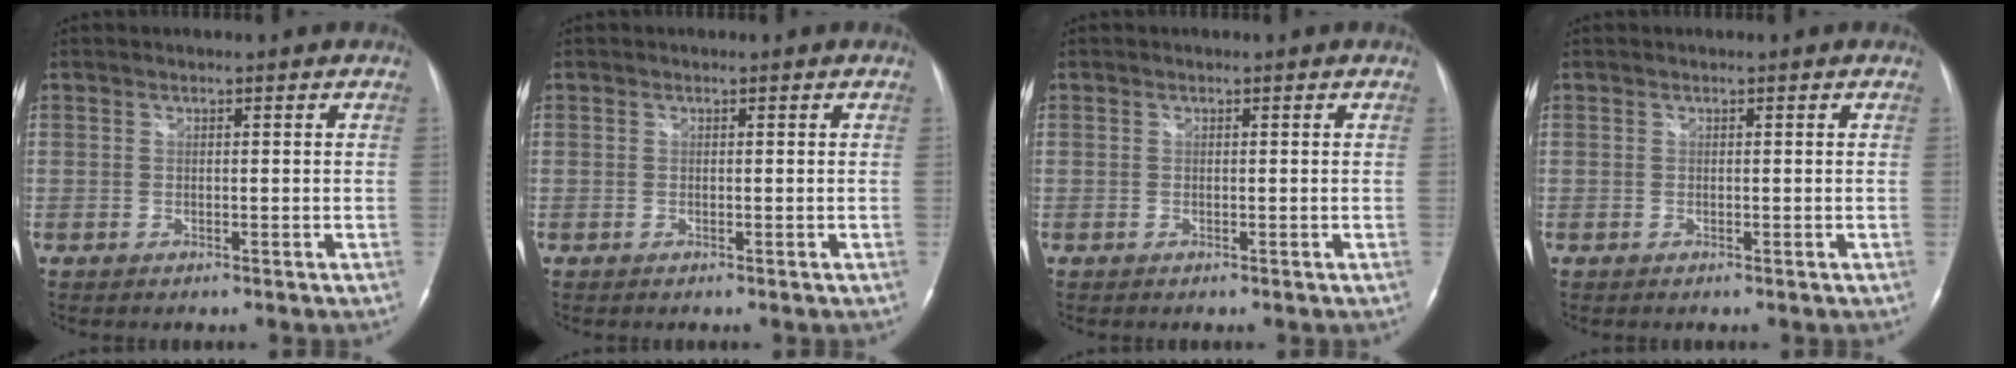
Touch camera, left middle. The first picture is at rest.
{"total": 0.0}
{"total": 0.0}
{"total": 0.0}